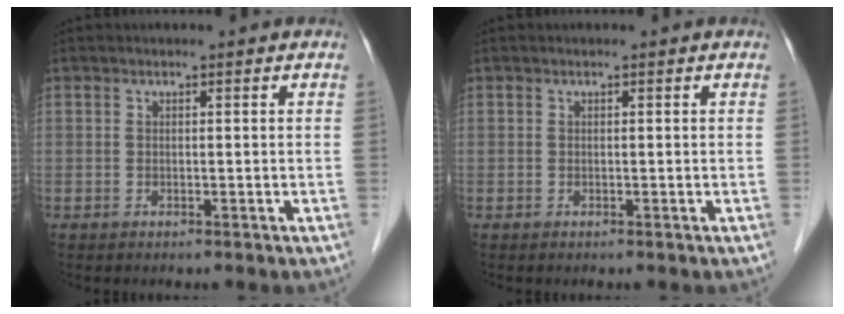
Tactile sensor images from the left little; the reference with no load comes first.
{"total": 0.0}